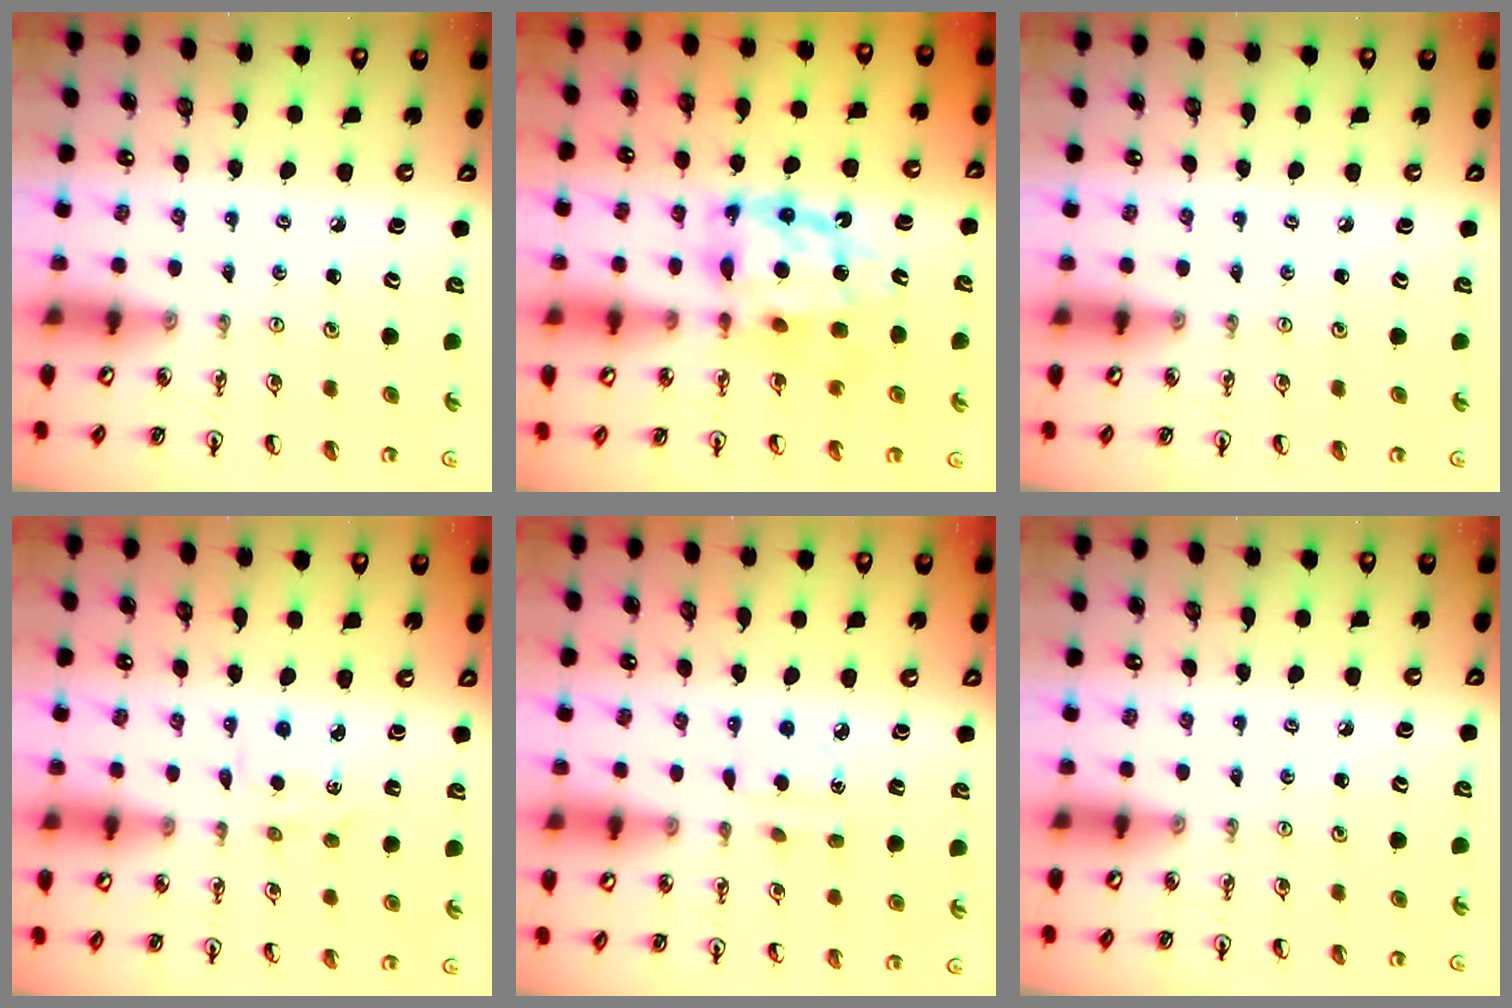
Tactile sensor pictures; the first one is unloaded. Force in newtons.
{"total": 11.5, "press": 11.5, "slide": 1.2}
{"total": 0.0}
{"total": 3.2, "press": 3.2, "slide": 0.4}
{"total": 4.4, "press": 4.3, "slide": 0.6}
{"total": 0.0}